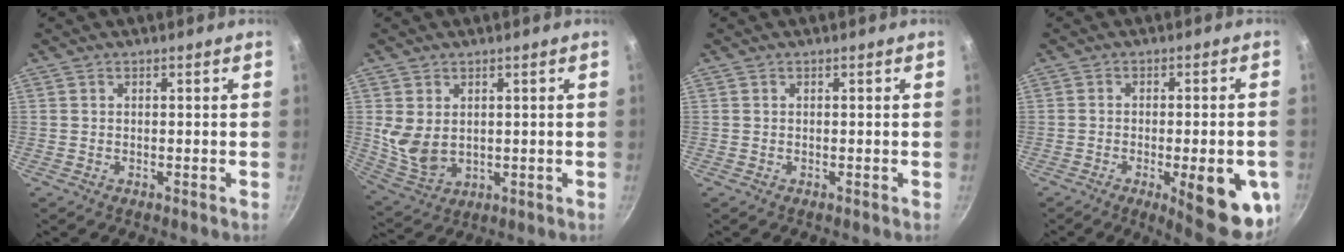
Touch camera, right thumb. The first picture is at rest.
{"total": 7.7, "force": [1.5, 5.3, 5.4], "torque": [-0.096, -0.023, 0.046]}
{"total": 0.0}
{"total": 15.4, "force": [-4.9, 4.7, 13.8], "torque": [-0.146, 0.007, -0.059]}